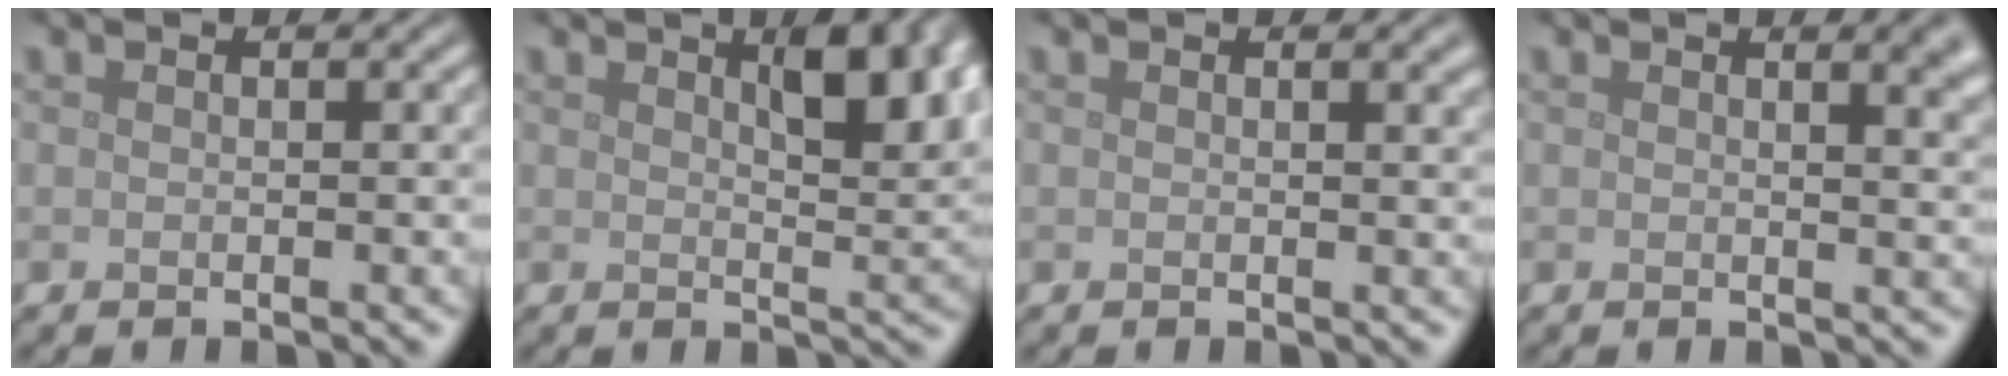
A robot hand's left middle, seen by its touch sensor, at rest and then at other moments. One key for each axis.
{"total": 5.7, "fx": 2.5, "fy": 2.0, "fz": 4.7, "tx": -0.063, "ty": 0.001, "tz": 0.040}
{"total": 1.5, "fx": 0.8, "fy": 0.5, "fz": 1.1, "tx": -0.005, "ty": 0.004, "tz": 0.010}
{"total": 3.9, "fx": 2.0, "fy": 1.6, "fz": 3.0, "tx": -0.013, "ty": 0.009, "tz": 0.022}